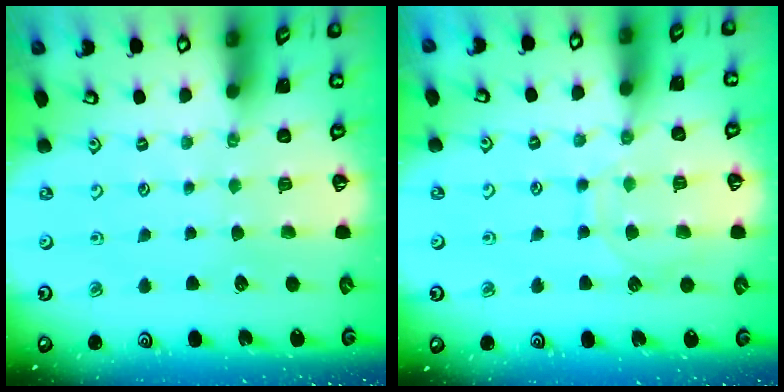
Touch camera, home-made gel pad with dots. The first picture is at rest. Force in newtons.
{"total": 8.6, "press": 8.6, "slide": 0.6}